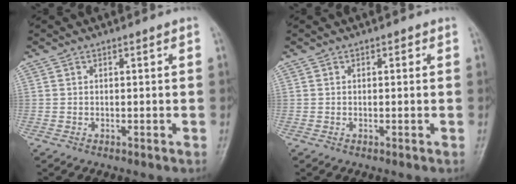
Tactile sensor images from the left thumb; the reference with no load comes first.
{"total": 0.6, "force": [0.2, 0.4, 0.3], "torque": [0.003, 0.001, -0.001]}